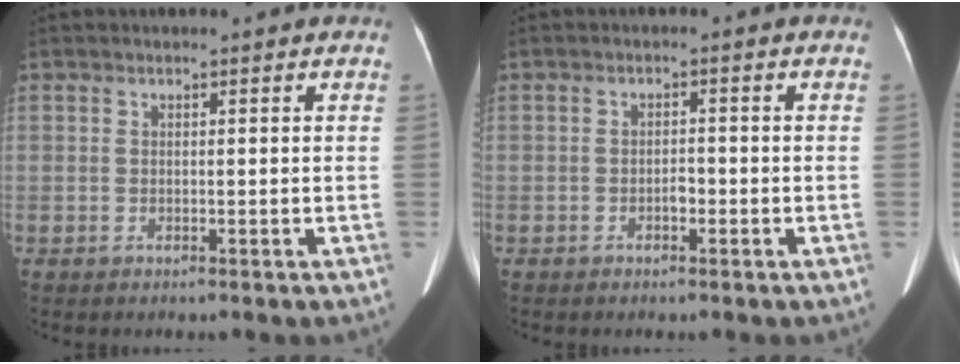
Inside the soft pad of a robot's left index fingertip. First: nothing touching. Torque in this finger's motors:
{"motor_torque": [-0.04, 0.01, 0.01, 0.00]}